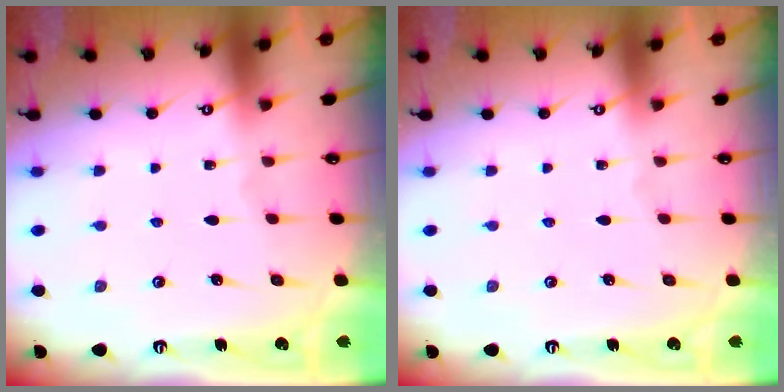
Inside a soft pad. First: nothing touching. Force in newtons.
{"total": 0.0}